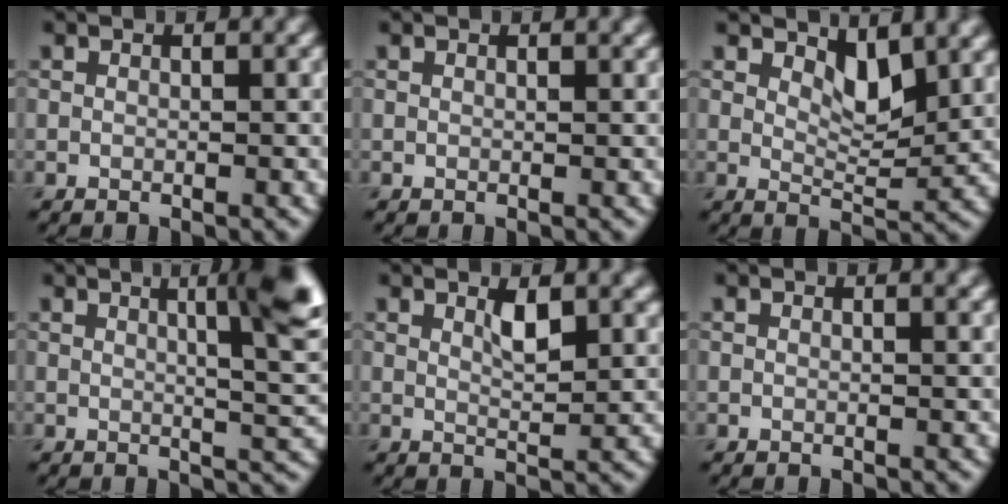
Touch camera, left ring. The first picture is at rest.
{"total": 0.7, "force": [0.5, 0.2, 0.4], "torque": [-0.001, 0.003, 0.008]}
{"total": 3.6, "force": [2.1, 1.5, 2.4], "torque": [-0.045, -0.010, 0.034]}
{"total": 6.8, "force": [2.2, 1.4, 6.3], "torque": [-0.062, 0.007, 0.031]}
{"total": 2.4, "force": [1.2, 0.7, 2.0], "torque": [-0.035, -0.003, 0.022]}
{"total": 0.9, "force": [0.6, 0.3, 0.6], "torque": [-0.001, 0.003, 0.007]}